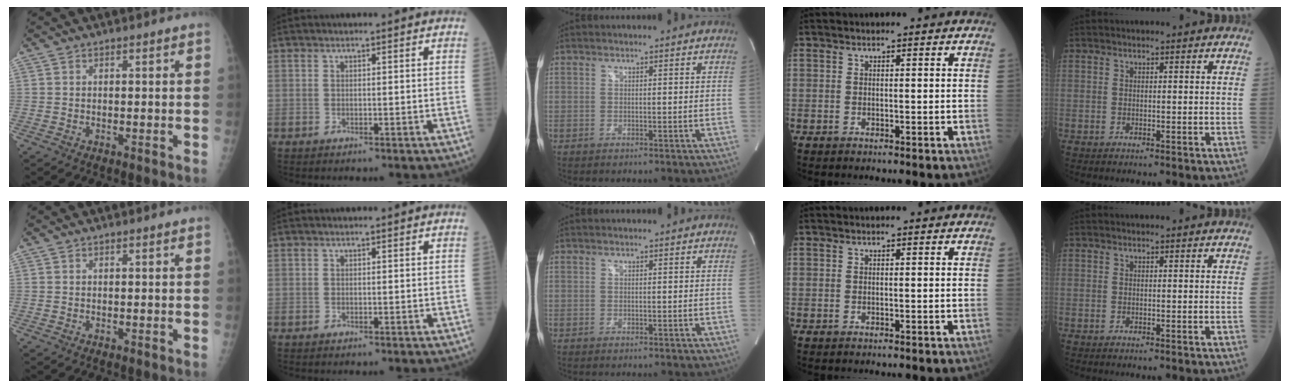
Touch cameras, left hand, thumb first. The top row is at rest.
{}